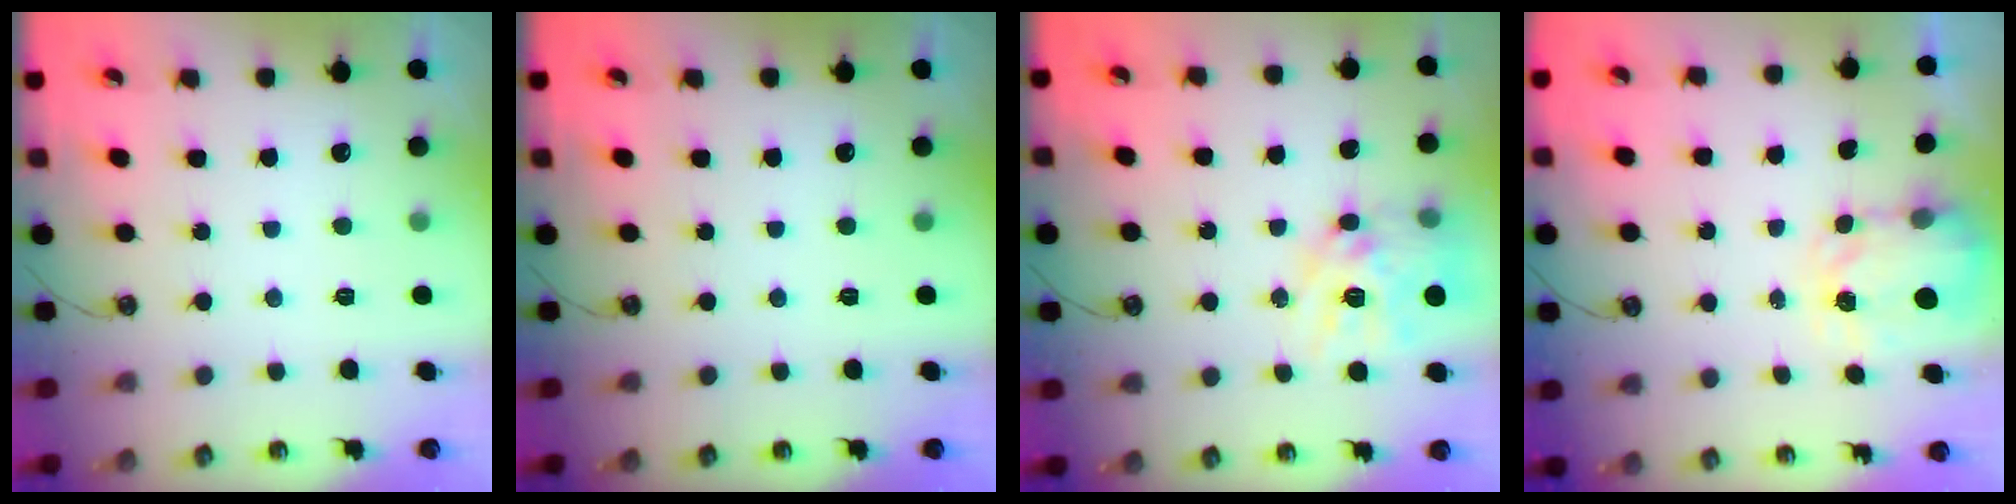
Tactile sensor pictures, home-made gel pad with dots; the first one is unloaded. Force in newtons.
{"total": 0.0}
{"total": 14.4, "press": 14.3, "slide": 1.2}
{"total": 3.6, "press": 3.6, "slide": 0.5}